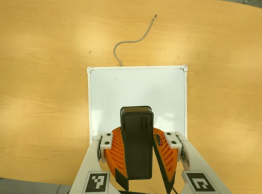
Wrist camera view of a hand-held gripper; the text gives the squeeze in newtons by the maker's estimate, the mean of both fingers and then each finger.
{"total": 9.0, "left": 9.3, "right": 8.7}